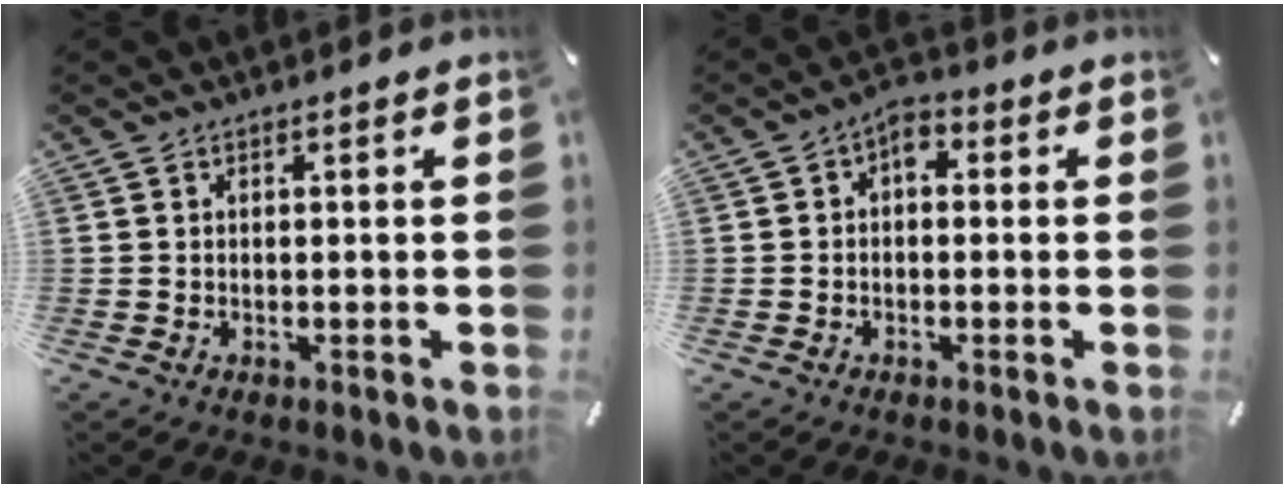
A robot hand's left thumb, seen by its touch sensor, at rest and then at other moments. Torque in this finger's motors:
{"motor_torque": [0.65, 0.94, 0.20, -0.48, 0.10]}